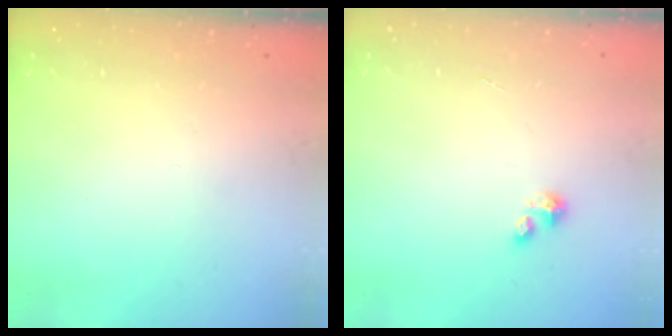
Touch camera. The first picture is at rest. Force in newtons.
{"total": 0.9, "press": 0.9, "slide": 0.3}